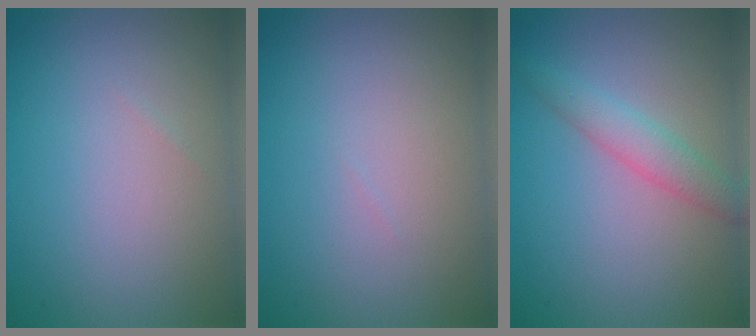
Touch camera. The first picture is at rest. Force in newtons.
{"total": 0.0}
{"total": 2.5, "press": 2.5, "slide": 0.1}